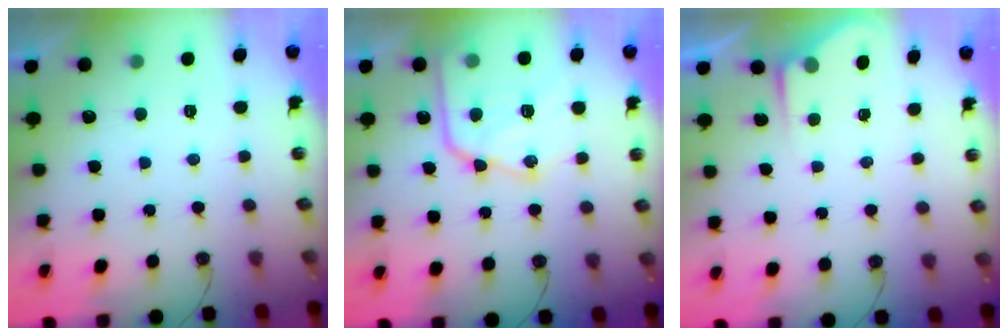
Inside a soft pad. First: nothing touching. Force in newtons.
{"total": 16.6, "press": 16.5, "slide": 1.6}
{"total": 2.8, "press": 2.8, "slide": 0.4}